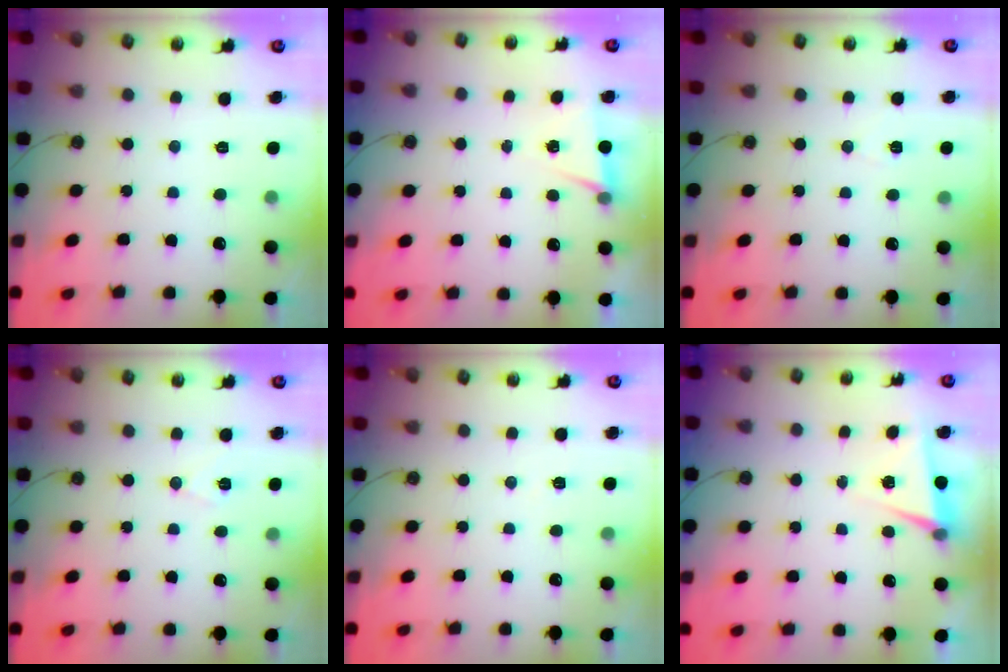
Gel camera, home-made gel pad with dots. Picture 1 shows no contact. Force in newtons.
{"total": 4.6, "press": 1.6, "slide": 4.3}
{"total": 5.3, "press": 5.1, "slide": 1.4}
{"total": 7.4, "press": 5.9, "slide": 4.5}
{"total": 4.5, "press": 1.6, "slide": 4.2}
{"total": 4.4, "press": 2.5, "slide": 3.7}